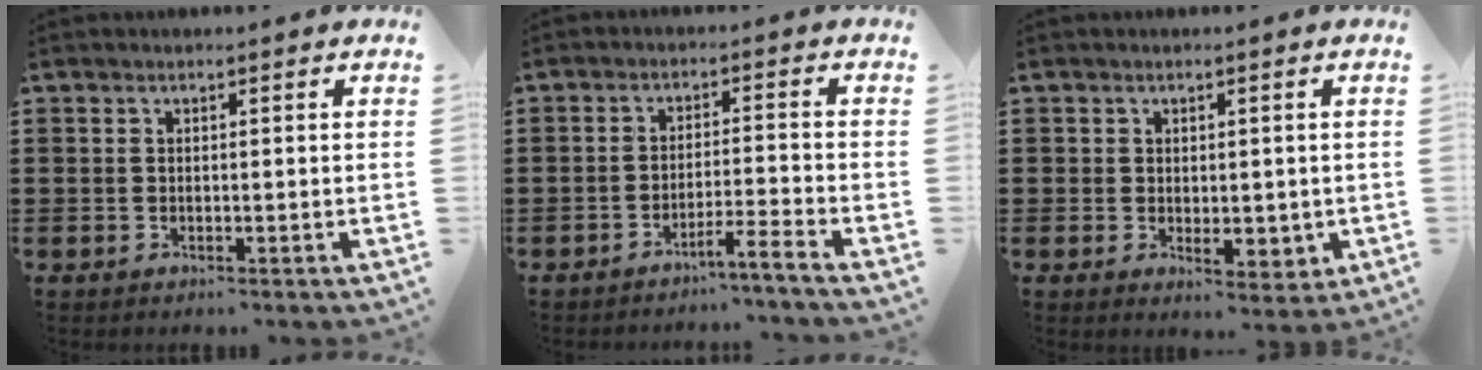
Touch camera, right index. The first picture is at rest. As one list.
[{"total": 3.8, "force": [-3.4, -0.9, 1.4], "torque": [-0.024, -0.010, -0.067]}, {"total": 2.5, "force": [0.2, 2.0, 1.5], "torque": [-0.022, 0.003, 0.004]}]